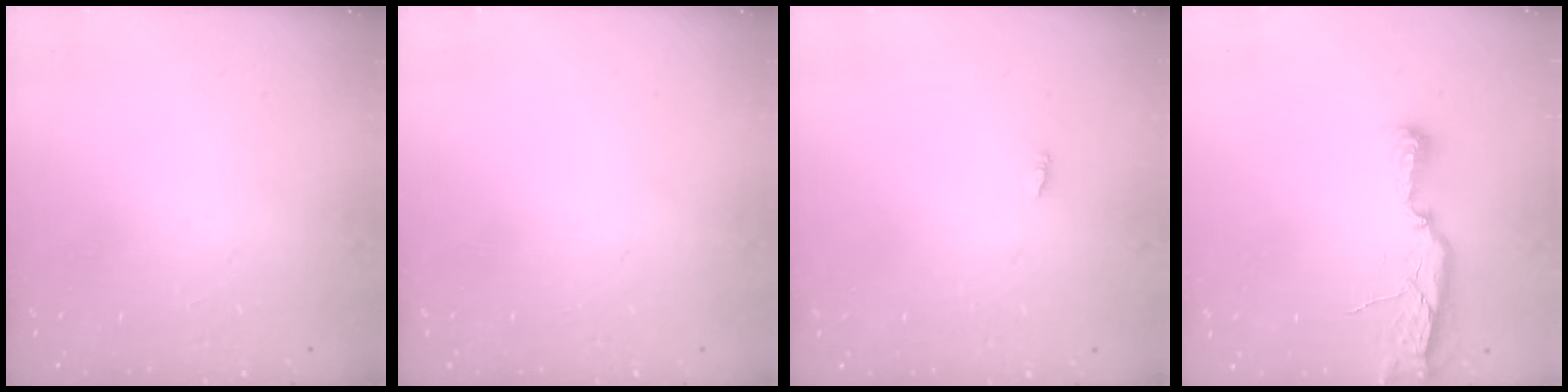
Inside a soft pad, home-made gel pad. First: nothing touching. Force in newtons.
{"total": 0.0}
{"total": 1.8, "press": 1.8, "slide": 0.2}
{"total": 9.5, "press": 8.0, "slide": 5.2}